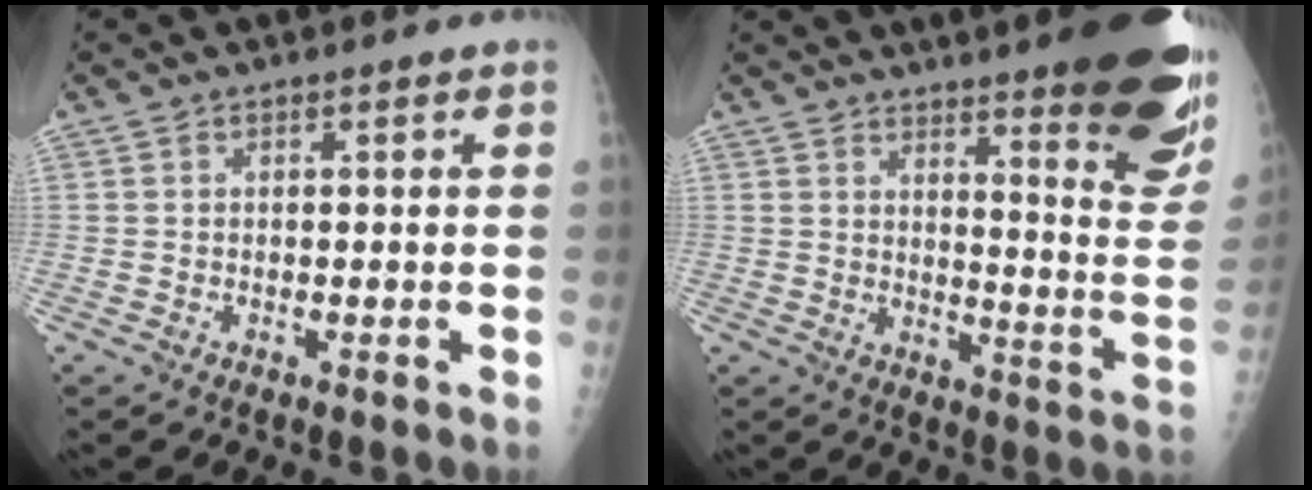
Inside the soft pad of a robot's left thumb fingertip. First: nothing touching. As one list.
[{"total": 24.1, "force": [15.9, 4.8, 17.5], "torque": [-0.188, -0.093, 0.199]}]